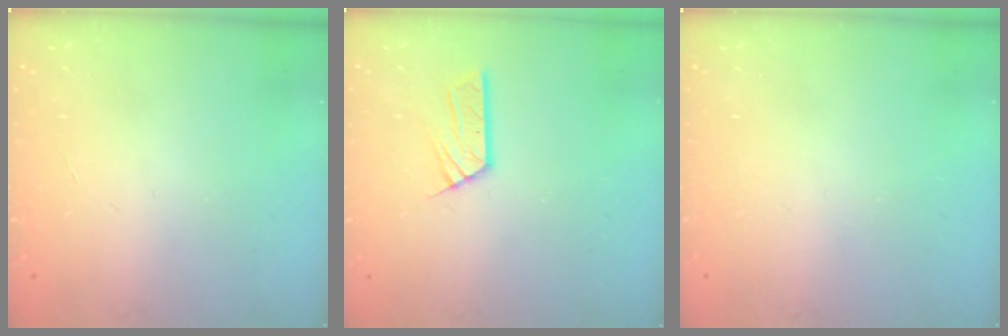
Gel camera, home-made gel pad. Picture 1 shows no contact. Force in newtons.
{"total": 7.1, "press": 7.1, "slide": 0.5}
{"total": 0.0}